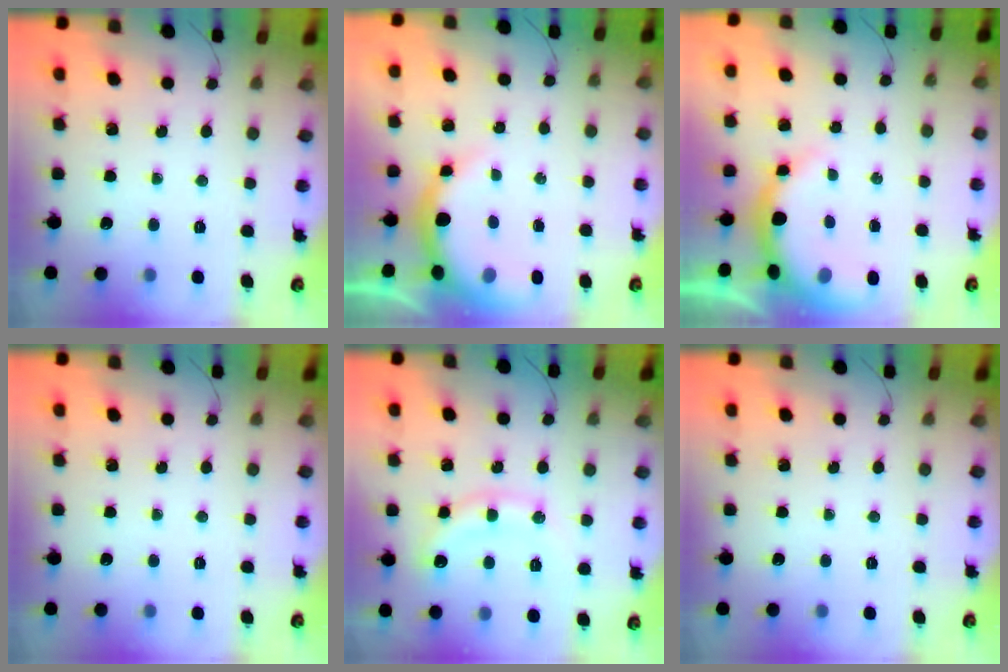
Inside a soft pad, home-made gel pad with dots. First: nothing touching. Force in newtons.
{"total": 7.2, "press": 7.0, "slide": 1.7}
{"total": 9.5, "press": 9.3, "slide": 1.8}
{"total": 0.0}
{"total": 11.7, "press": 11.7, "slide": 0.6}
{"total": 0.0}